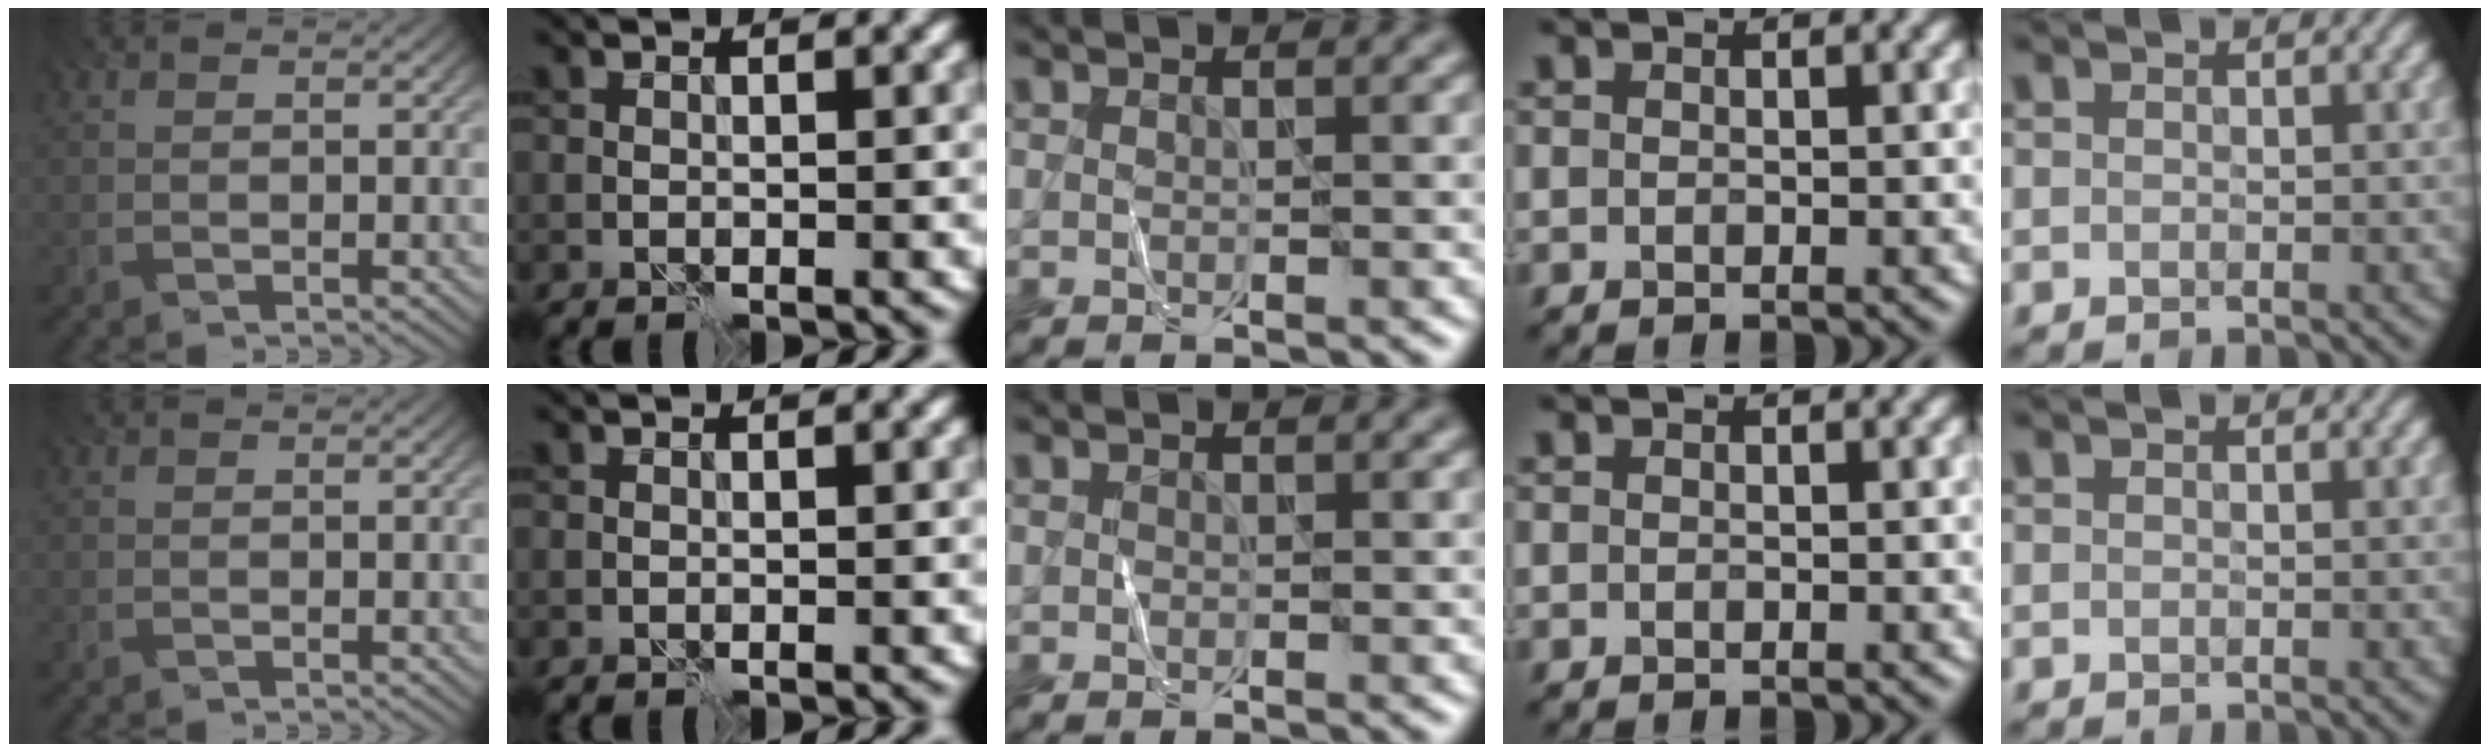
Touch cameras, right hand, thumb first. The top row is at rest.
{}